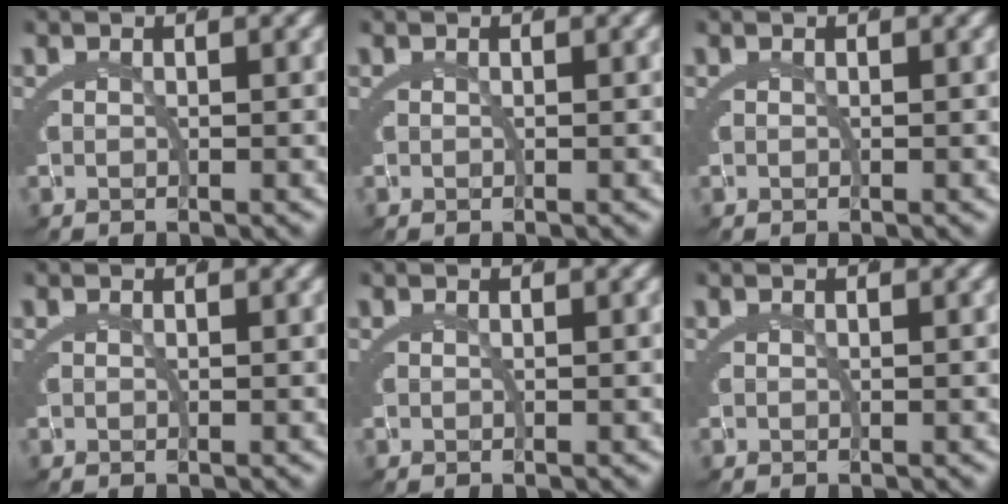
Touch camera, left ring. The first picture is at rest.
{"total": 0.0}
{"total": 0.0}
{"total": 0.0}
{"total": 0.0}
{"total": 0.0}